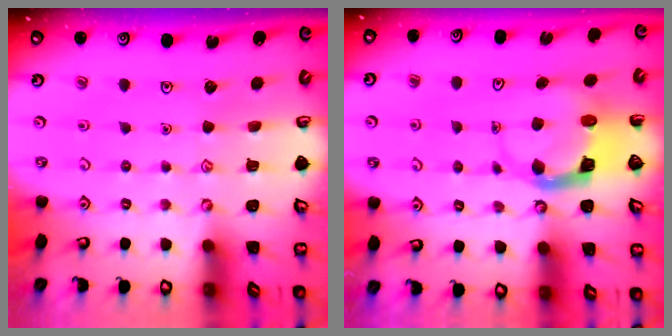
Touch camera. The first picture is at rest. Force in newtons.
{"total": 4.0, "press": 3.9, "slide": 0.3}